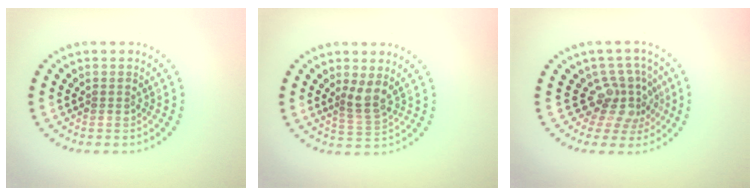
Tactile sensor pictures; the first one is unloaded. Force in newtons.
{"total": 2.3, "press": 1.8, "slide": 1.5}
{"total": 3.5, "press": 2.5, "slide": 2.5}